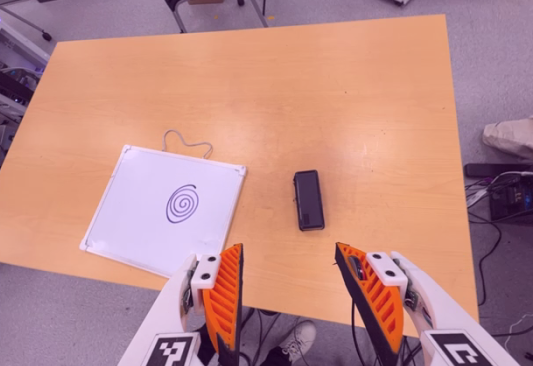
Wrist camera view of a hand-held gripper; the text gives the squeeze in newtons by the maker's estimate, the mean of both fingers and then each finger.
{"total": 0.0}